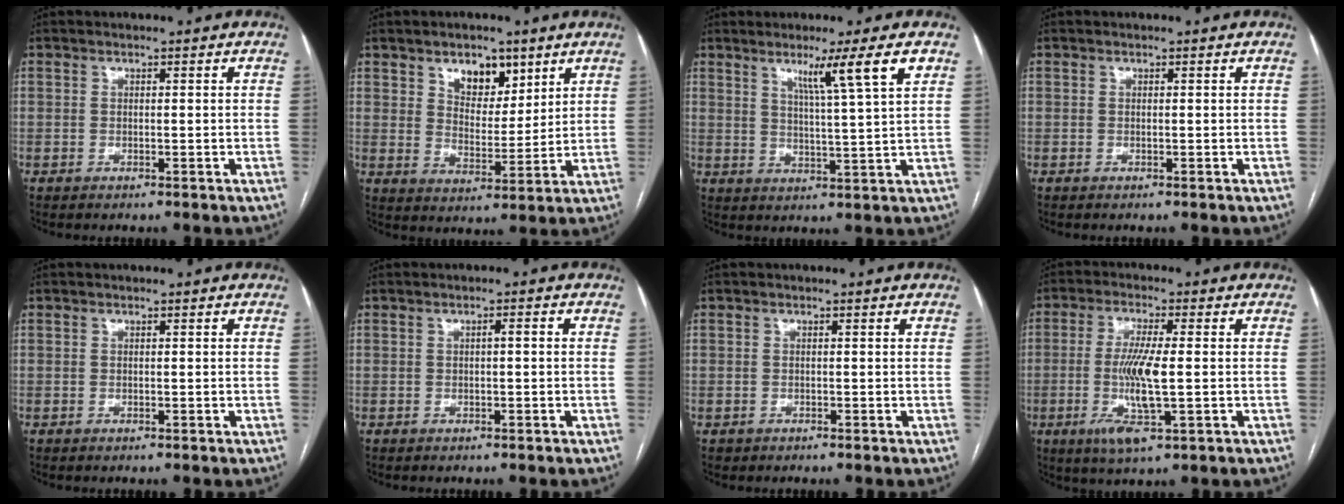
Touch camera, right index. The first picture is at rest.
{"total": 7.3, "force": [4.4, 4.0, 4.2], "torque": [-0.063, -0.001, 0.078]}
{"total": 8.1, "force": [4.3, -1.5, 6.7], "torque": [-0.112, -0.006, 0.072]}
{"total": 0.0}
{"total": 0.0}
{"total": 1.0, "force": [0.0, 0.2, 1.0], "torque": [-0.016, 0.003, 0.001]}
{"total": 0.6, "force": [-0.3, 0.5, -0.1], "torque": [-0.005, 0.004, -0.007]}
{"total": 8.7, "force": [-1.6, 0.8, 8.5], "torque": [-0.173, -0.016, -0.030]}